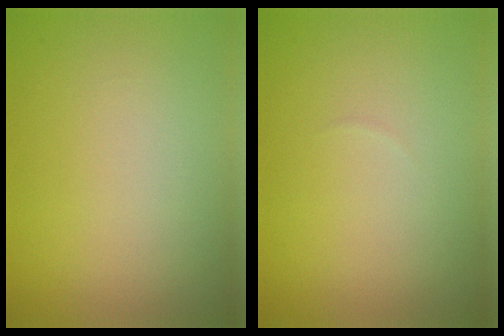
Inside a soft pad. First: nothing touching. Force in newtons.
{"total": 0.0}